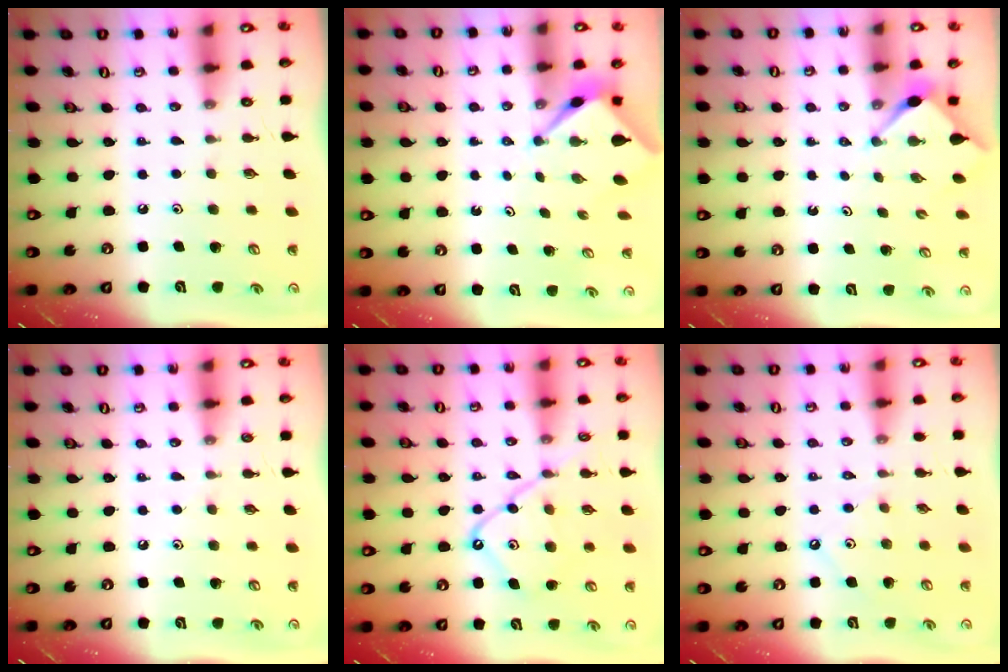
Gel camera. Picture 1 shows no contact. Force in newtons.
{"total": 2.6, "press": 2.6, "slide": 0.1}
{"total": 2.6, "press": 2.6, "slide": 0.4}
{"total": 3.3, "press": 3.3, "slide": 0.4}
{"total": 14.0, "press": 14.0, "slide": 1.4}
{"total": 1.7, "press": 1.7, "slide": 0.3}